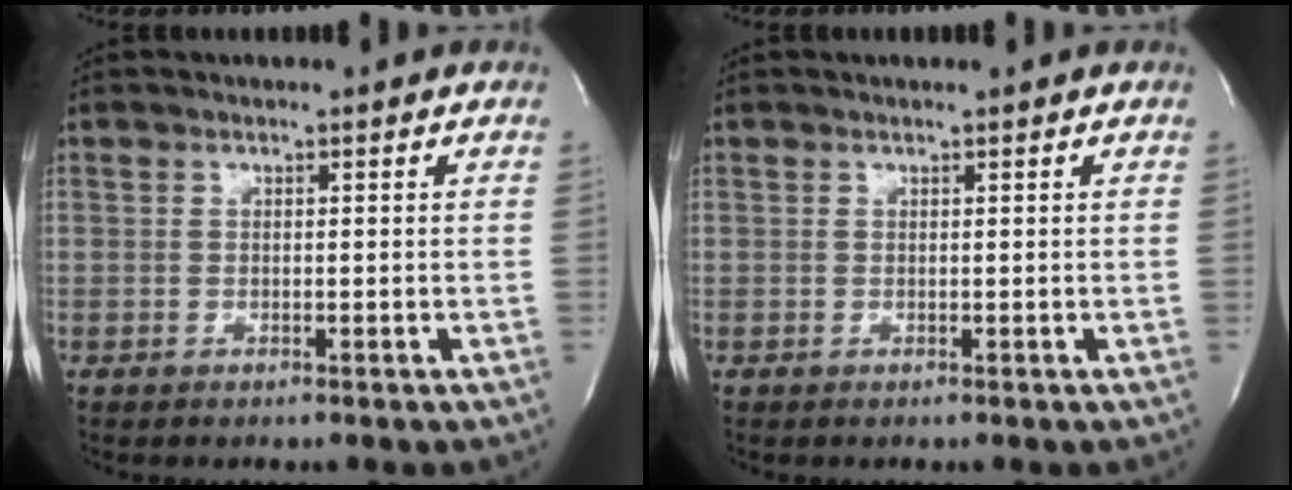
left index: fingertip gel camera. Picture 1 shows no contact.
{"total": 0.9, "force": [0.9, -0.2, 0.2], "torque": [-0.012, 0.000, 0.015]}